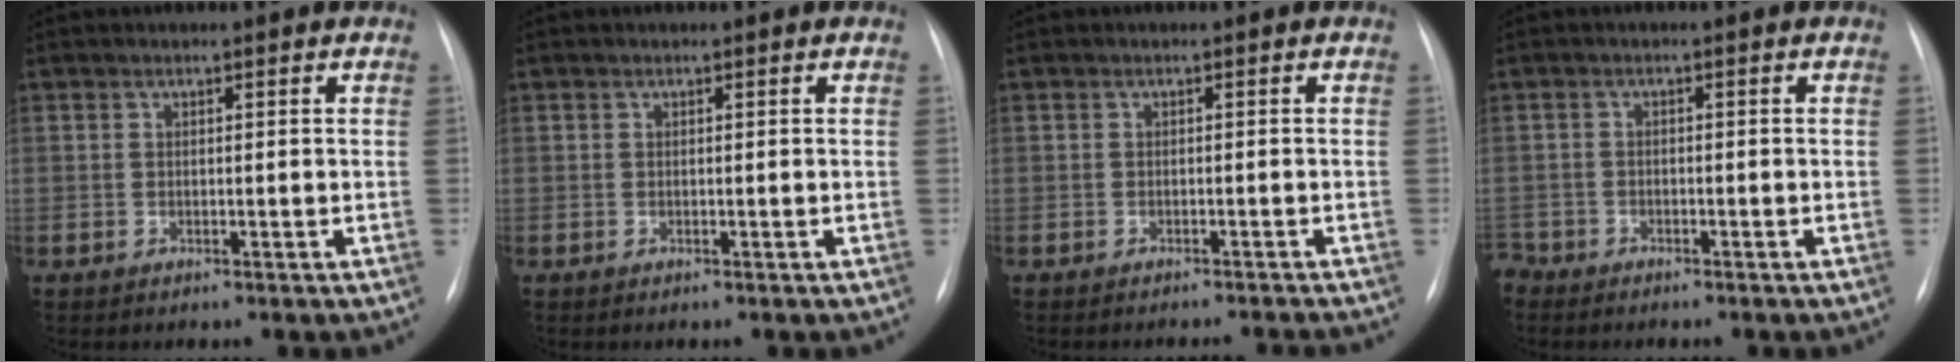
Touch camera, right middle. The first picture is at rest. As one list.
[{"total": 0.0}, {"total": 5.0, "force": [-4.9, -0.2, 0.9], "torque": [-0.008, -0.002, -0.053]}, {"total": 2.7, "force": [-2.5, 1.1, -0.1], "torque": [0.006, 0.000, -0.046]}]